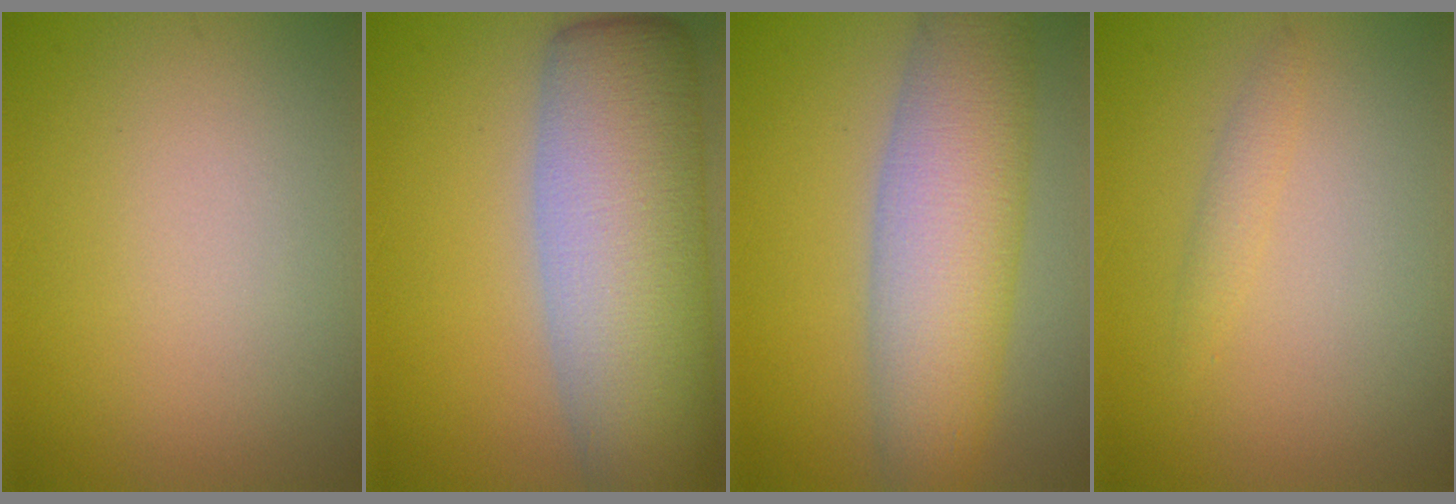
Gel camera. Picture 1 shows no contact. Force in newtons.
{"total": 12.8, "press": 12.8, "slide": 0.9}
{"total": 8.5, "press": 8.5, "slide": 0.3}
{"total": 1.2, "press": 1.2, "slide": 0.0}